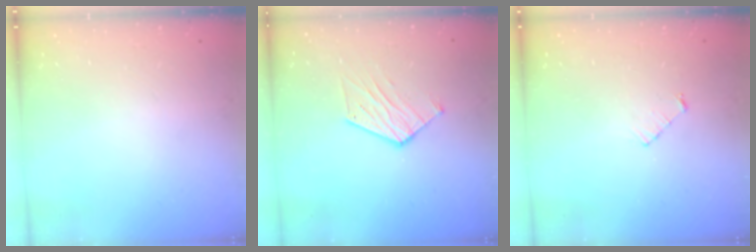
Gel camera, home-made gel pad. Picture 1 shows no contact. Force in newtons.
{"total": 9.7, "press": 9.7, "slide": 0.8}
{"total": 3.4, "press": 3.4, "slide": 0.3}